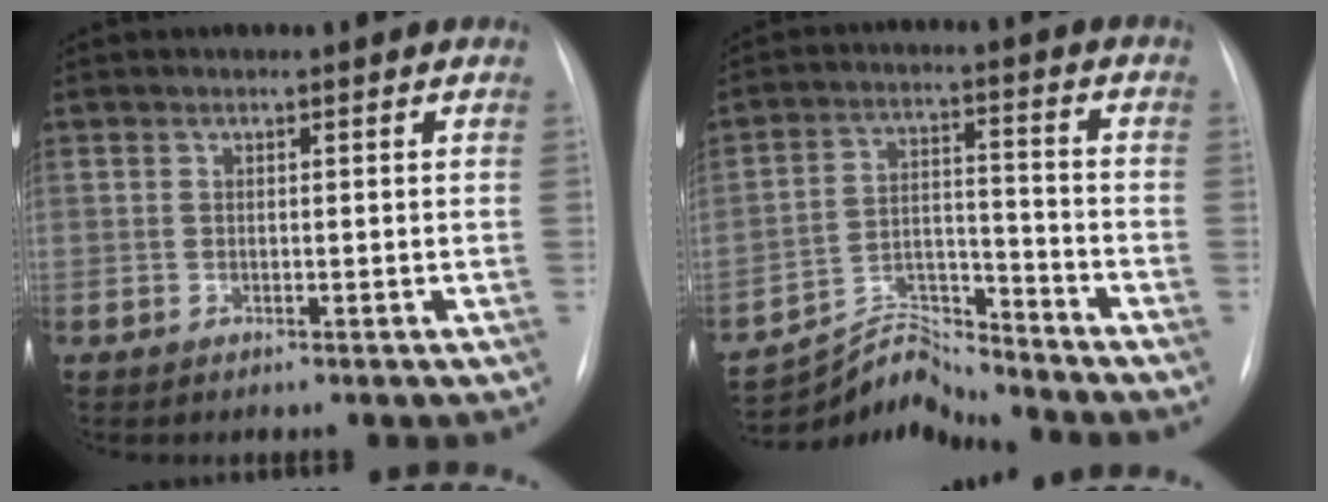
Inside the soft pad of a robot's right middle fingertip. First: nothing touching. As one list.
[{"total": 8.2, "force": [-8.1, -0.5, -1.4], "torque": [0.021, 0.035, -0.142]}]